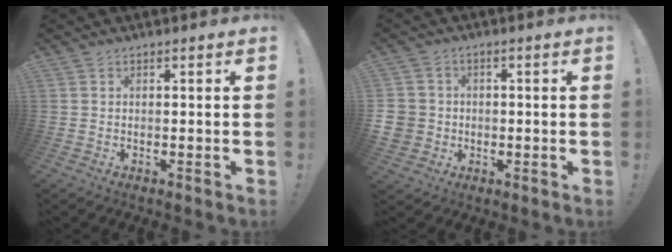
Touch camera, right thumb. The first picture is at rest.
{"total": 5.9, "force": [-0.9, 5.6, 1.7], "torque": [-0.042, 0.012, -0.016]}